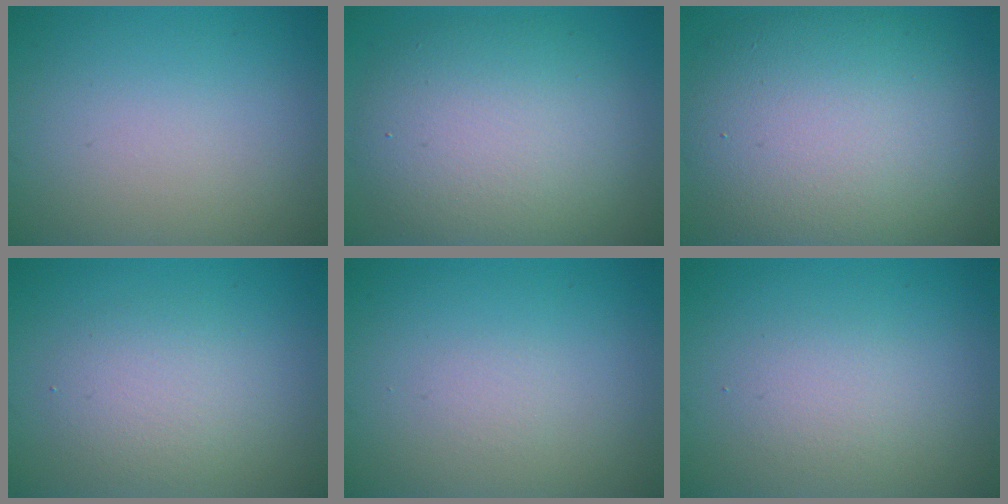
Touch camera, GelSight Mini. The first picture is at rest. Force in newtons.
{"total": 8.5, "press": 8.4, "slide": 1.1}
{"total": 11.6, "press": 11.5, "slide": 1.0}
{"total": 2.9, "press": 2.9, "slide": 0.1}
{"total": 0.0}
{"total": 1.6, "press": 1.6, "slide": 0.2}